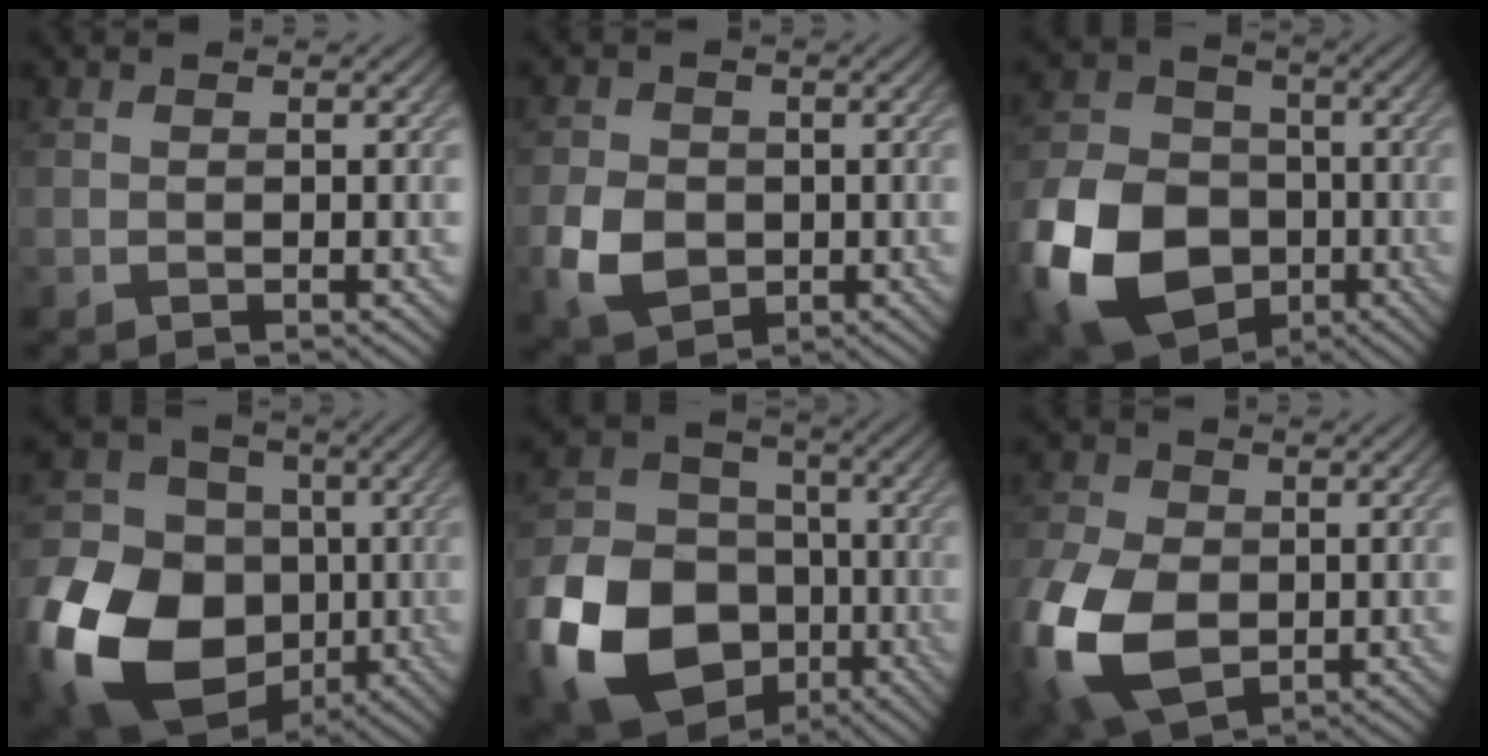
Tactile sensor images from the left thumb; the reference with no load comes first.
{"total": 6.3, "force": [-1.4, 5.0, 3.7], "torque": [-0.090, -0.011, -0.035]}
{"total": 17.6, "force": [-6.2, 13.2, 9.9], "torque": [-0.255, -0.046, -0.116]}
{"total": 19.8, "force": [-6.4, 15.4, 10.7], "torque": [-0.272, -0.030, -0.112]}
{"total": 18.9, "force": [-7.3, 14.5, 9.7], "torque": [-0.255, -0.049, -0.134]}
{"total": 13.9, "force": [-3.1, 9.3, 9.8], "torque": [-0.266, -0.030, -0.059]}